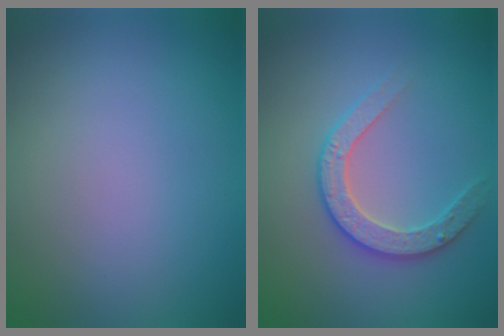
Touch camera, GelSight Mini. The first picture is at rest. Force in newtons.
{"total": 2.8, "press": 2.7, "slide": 0.6}